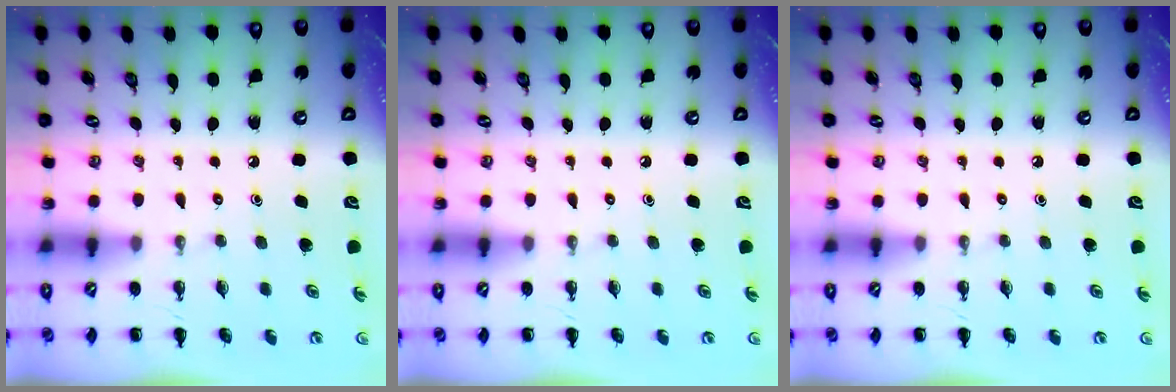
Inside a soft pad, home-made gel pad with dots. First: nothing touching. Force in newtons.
{"total": 0.0}
{"total": 0.0}